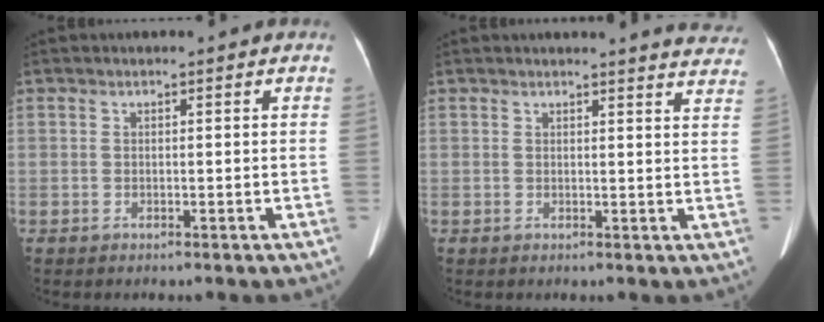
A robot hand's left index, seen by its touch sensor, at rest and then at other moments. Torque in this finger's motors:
{"motor_torque": [0.29, -0.69, 0.02, -0.01]}